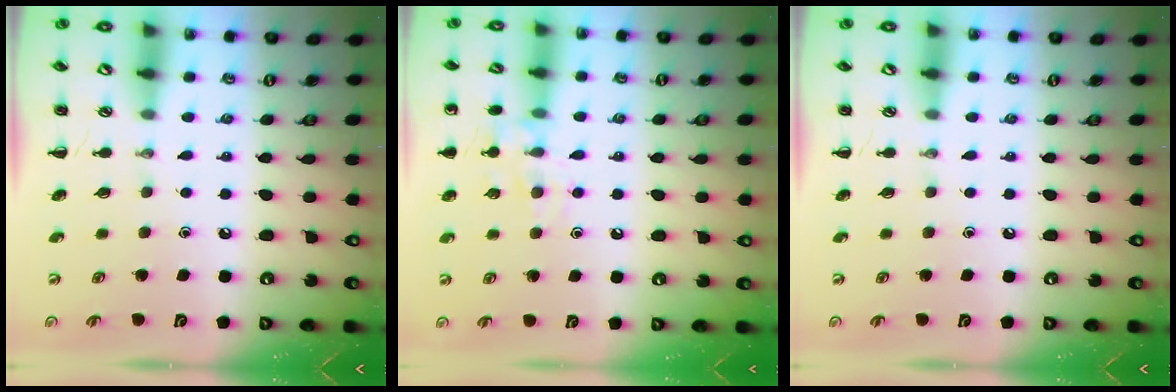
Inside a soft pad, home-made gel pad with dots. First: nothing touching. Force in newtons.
{"total": 10.1, "press": 10.0, "slide": 1.5}
{"total": 0.0}